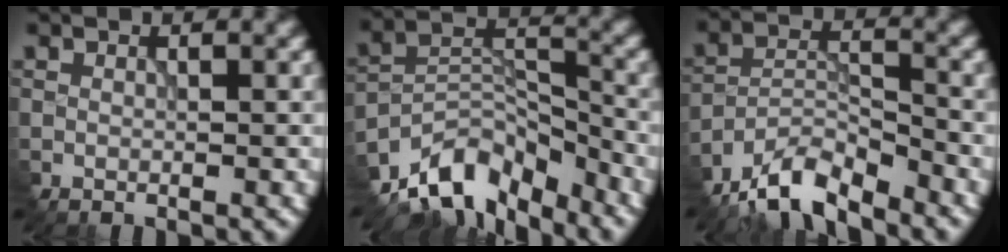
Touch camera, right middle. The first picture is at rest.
{"total": 8.2, "force": [-6.7, 3.5, 3.2], "torque": [-0.046, -0.001, -0.138]}
{"total": 6.4, "force": [-5.6, 1.6, 2.6], "torque": [-0.045, -0.003, -0.113]}